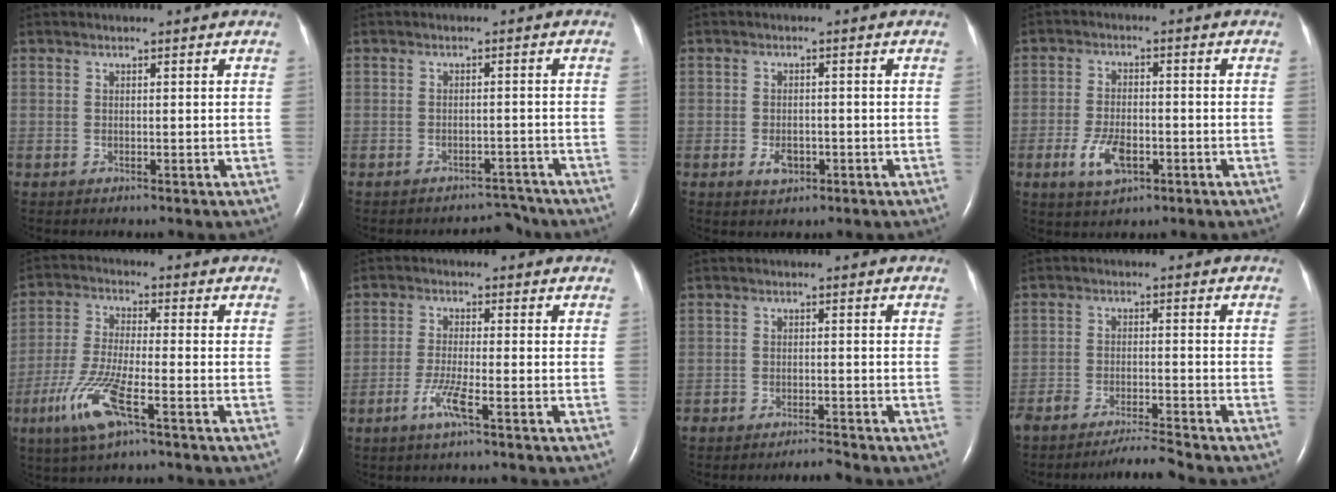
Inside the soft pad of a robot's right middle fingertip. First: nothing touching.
{"total": 3.9, "force": [-3.8, 1.1, -0.1], "torque": [0.005, 0.004, -0.055]}
{"total": 2.8, "force": [-1.2, 1.7, 1.8], "torque": [-0.036, 0.001, -0.014]}
{"total": 5.9, "force": [-2.5, 2.7, 4.6], "torque": [-0.097, -0.003, -0.041]}
{"total": 9.3, "force": [-4.8, 1.2, 7.9], "torque": [-0.177, -0.017, -0.093]}
{"total": 4.2, "force": [-2.3, -0.1, 3.5], "torque": [-0.078, -0.008, -0.048]}
{"total": 2.1, "force": [-2.1, -0.2, 0.3], "torque": [-0.007, -0.009, -0.035]}
{"total": 5.7, "force": [-5.4, -1.0, 1.7], "torque": [-0.025, -0.013, -0.094]}